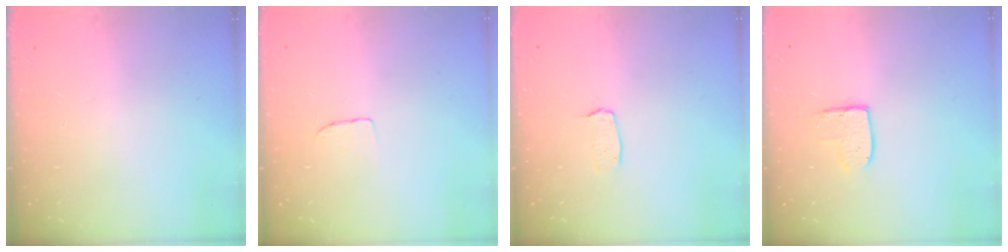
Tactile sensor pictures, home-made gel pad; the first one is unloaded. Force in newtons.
{"total": 4.1, "press": 4.0, "slide": 0.2}
{"total": 2.9, "press": 2.9, "slide": 0.2}
{"total": 8.4, "press": 8.4, "slide": 0.3}